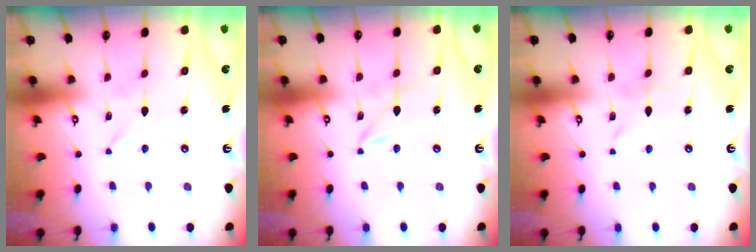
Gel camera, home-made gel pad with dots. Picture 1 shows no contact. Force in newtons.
{"total": 1.6, "press": 1.6, "slide": 0.0}
{"total": 1.5, "press": 1.4, "slide": 0.2}